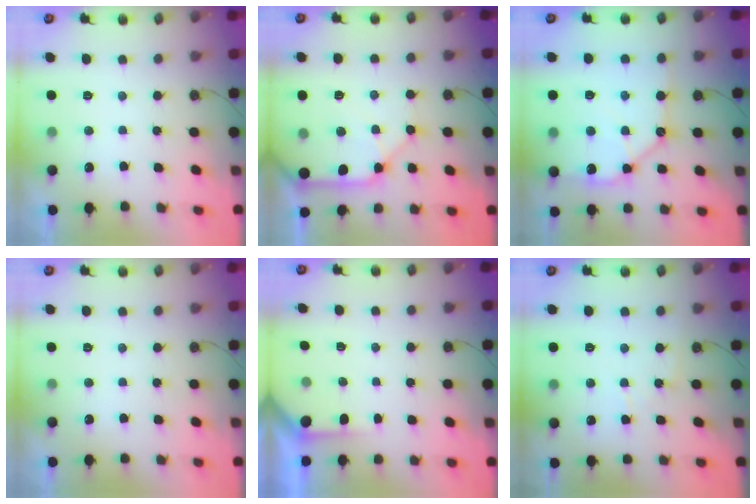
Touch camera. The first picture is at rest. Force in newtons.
{"total": 12.0, "press": 11.9, "slide": 1.6}
{"total": 12.0, "press": 11.9, "slide": 1.4}
{"total": 0.0}
{"total": 2.2, "press": 2.2, "slide": 0.3}
{"total": 6.3, "press": 6.3, "slide": 0.8}